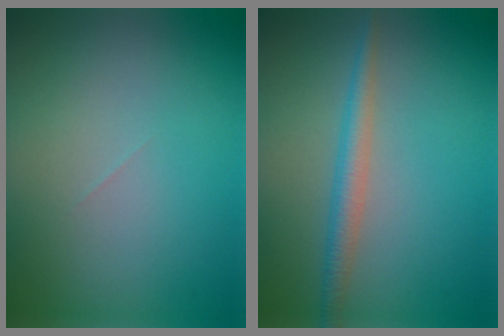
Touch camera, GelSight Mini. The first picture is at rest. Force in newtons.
{"total": 2.3, "press": 2.3, "slide": 0.1}